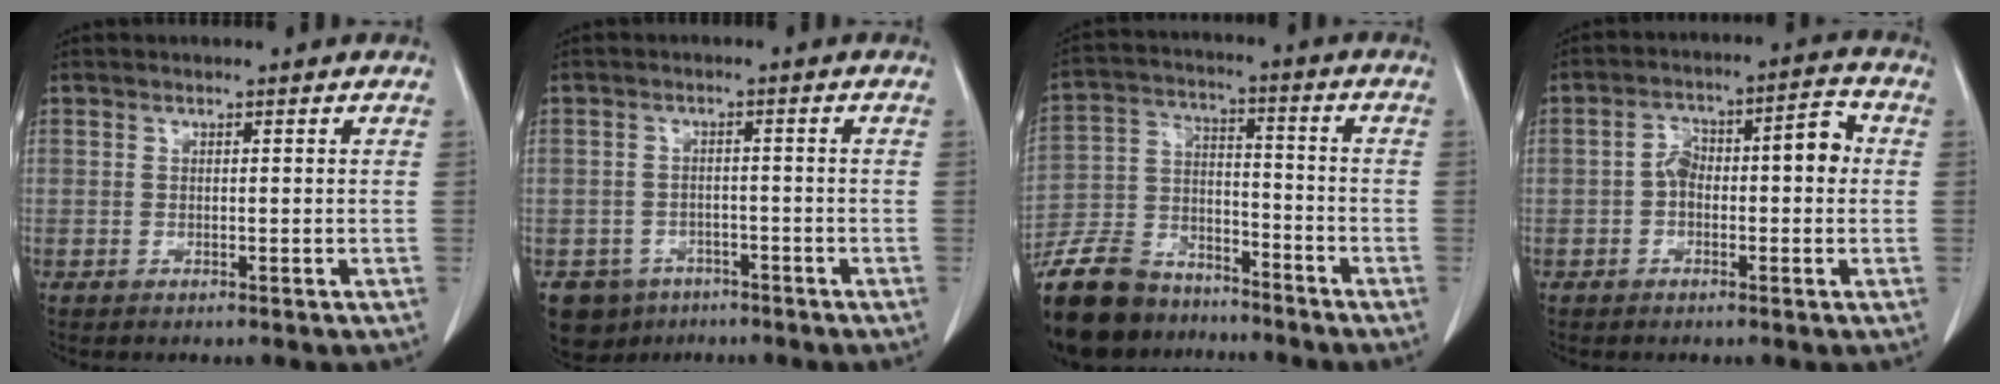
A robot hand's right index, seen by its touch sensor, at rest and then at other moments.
{"total": 6.8, "force": [-4.3, 5.2, 1.0], "torque": [-0.017, 0.006, -0.061]}
{"total": 19.2, "force": [-15.3, 9.0, 7.3], "torque": [-0.195, 0.000, -0.271]}
{"total": 8.8, "force": [-0.3, 3.7, 8.0], "torque": [-0.131, 0.048, -0.005]}